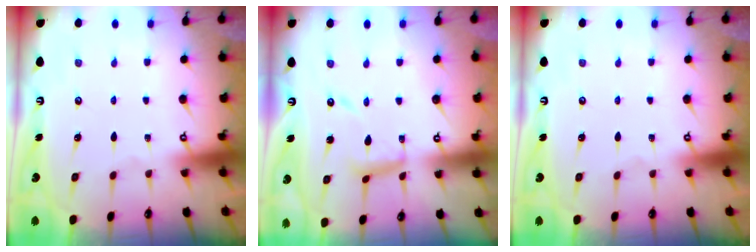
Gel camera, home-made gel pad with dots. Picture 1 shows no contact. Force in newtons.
{"total": 11.0, "press": 11.0, "slide": 0.8}
{"total": 0.0}